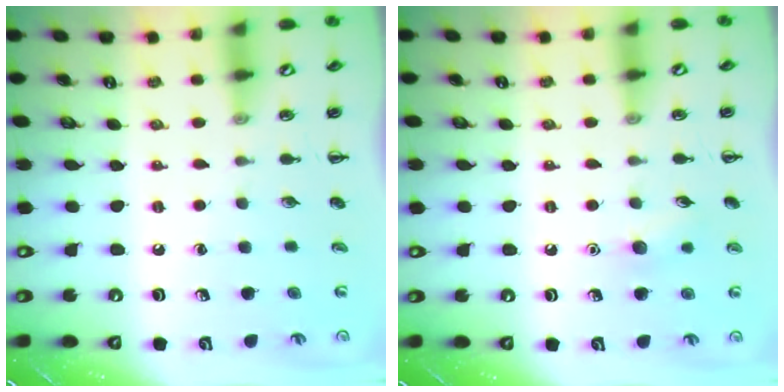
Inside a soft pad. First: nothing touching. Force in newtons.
{"total": 6.3, "press": 6.1, "slide": 1.6}